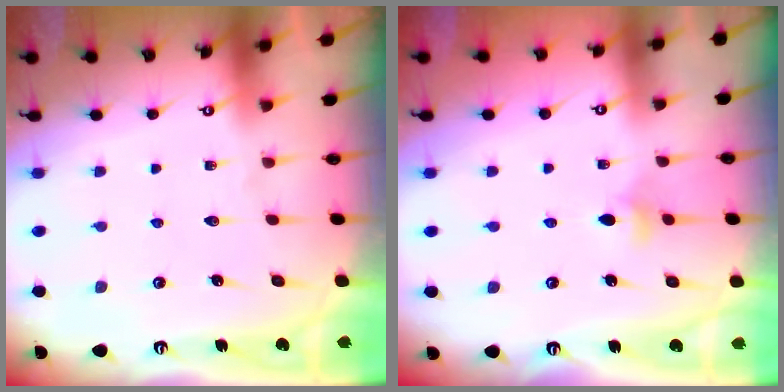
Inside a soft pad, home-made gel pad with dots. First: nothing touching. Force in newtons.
{"total": 3.7, "press": 3.6, "slide": 0.8}